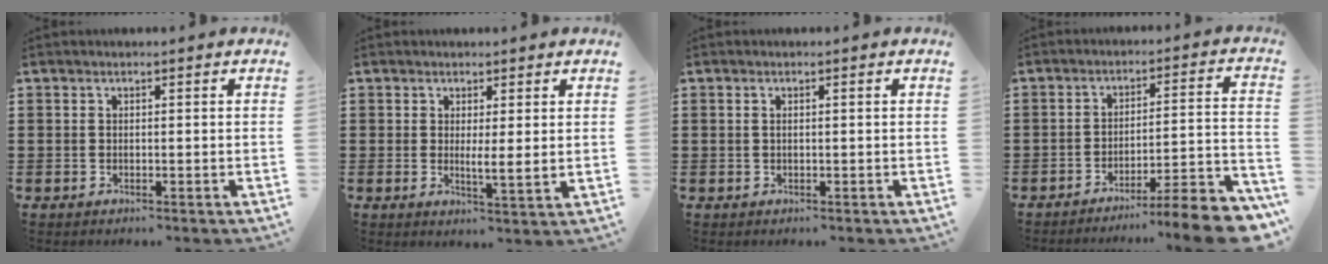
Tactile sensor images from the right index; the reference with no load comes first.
{"total": 2.4, "force": [1.0, 0.3, 2.2], "torque": [-0.040, -0.002, 0.016]}
{"total": 0.7, "force": [0.1, 0.2, 0.6], "torque": [-0.014, 0.000, 0.003]}
{"total": 7.4, "force": [-6.2, -0.1, 4.0], "torque": [-0.056, -0.005, -0.120]}